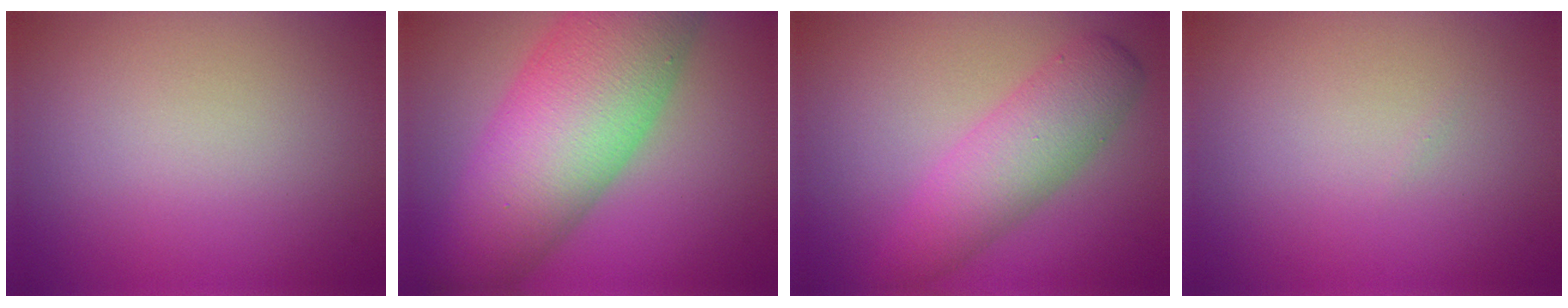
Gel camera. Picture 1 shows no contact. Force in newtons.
{"total": 13.6, "press": 13.6, "slide": 0.5}
{"total": 5.4, "press": 5.4, "slide": 0.1}
{"total": 0.0}